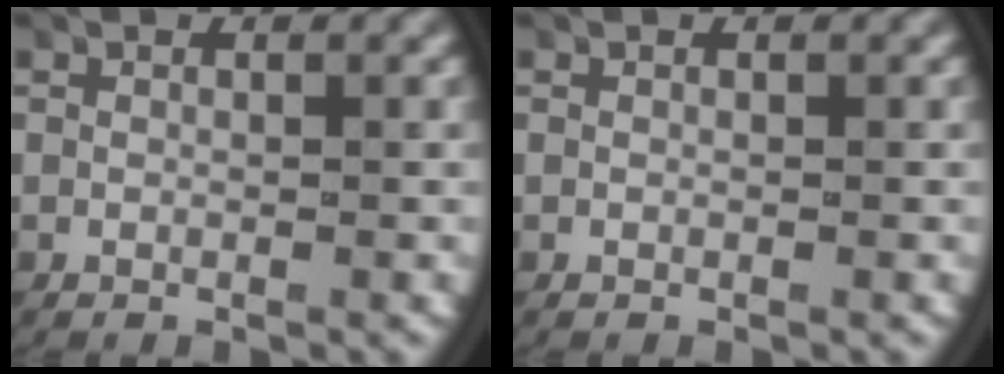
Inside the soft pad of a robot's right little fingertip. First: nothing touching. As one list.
[{"total": 0.0}]